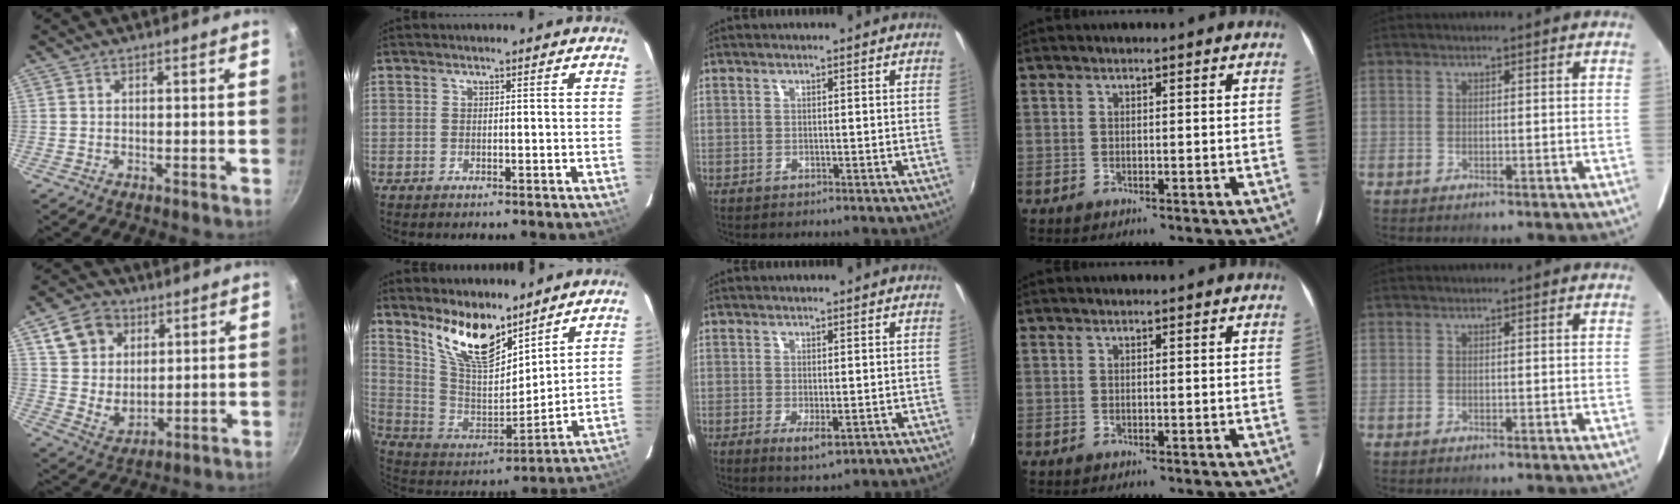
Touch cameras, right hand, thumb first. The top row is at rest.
{"thumb": {"total": 11.8, "force": [4.9, 9.2, 5.3], "torque": [-0.070, -0.015, 0.096]}, "index": {"total": 15.3, "force": [10.9, 5.9, 9.0], "torque": [-0.176, -0.009, 0.216]}, "middle": {"total": 3.4, "force": [-0.9, 1.1, 3.0], "torque": [-0.054, -0.013, -0.010]}}